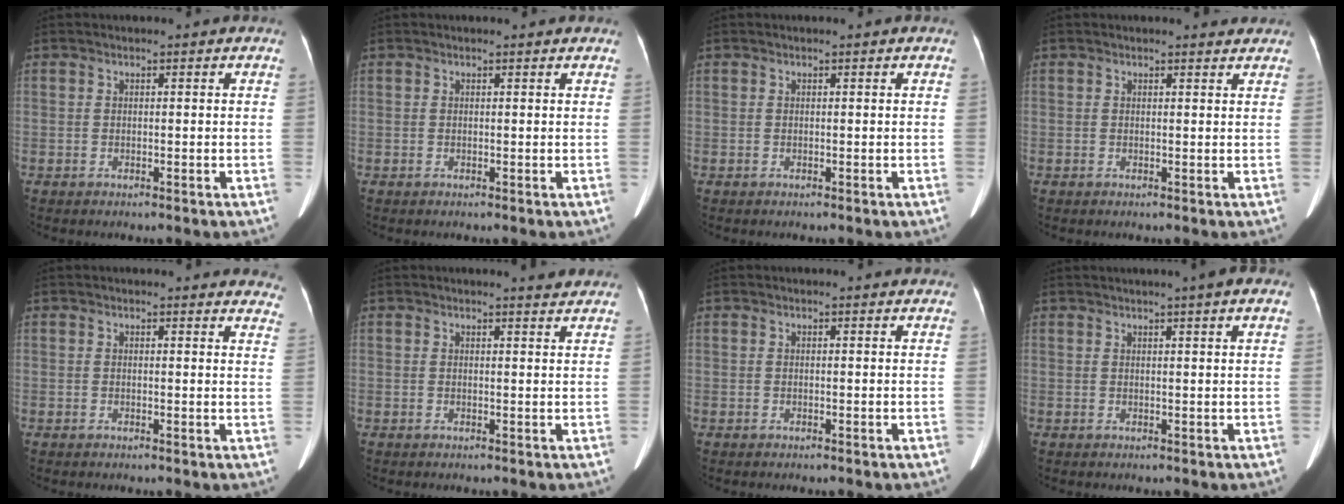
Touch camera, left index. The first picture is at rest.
{"total": 1.0, "force": [1.0, 0.2, 0.2], "torque": [-0.014, 0.003, 0.007]}
{"total": 0.0}
{"total": 1.6, "force": [1.5, 0.4, 0.1], "torque": [-0.007, -0.002, 0.009]}
{"total": 9.7, "force": [9.3, 2.3, 1.7], "torque": [0.017, -0.029, 0.066]}
{"total": 2.2, "force": [2.1, -0.1, 0.4], "torque": [-0.009, -0.008, 0.021]}
{"total": 0.6, "force": [0.6, 0.1, 0.1], "torque": [-0.007, 0.000, 0.002]}
{"total": 3.7, "force": [2.6, -0.4, 2.6], "torque": [-0.037, 0.016, 0.034]}